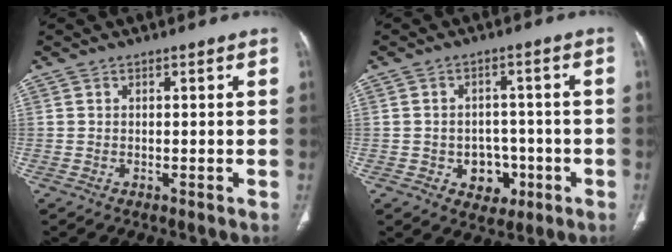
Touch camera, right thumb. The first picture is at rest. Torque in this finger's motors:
{"motor_torque": [-0.08, 0.11, -0.26, 0.24, 0.08]}